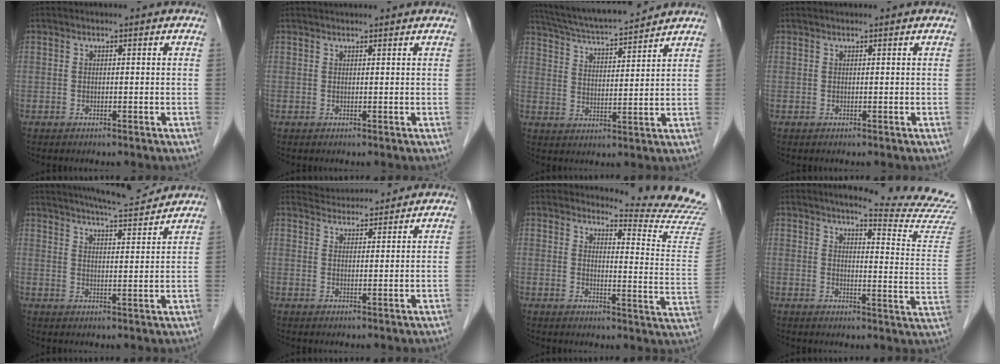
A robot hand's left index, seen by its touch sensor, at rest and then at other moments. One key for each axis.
{"total": 3.3, "fx": 3.1, "fy": 0.2, "fz": 1.1, "tx": -0.013, "ty": 0.027, "tz": 0.041}
{"total": 13.3, "fx": 12.2, "fy": 0.9, "fz": 5.1, "tx": -0.099, "ty": 0.010, "tz": 0.202}
{"total": 1.0, "fx": 0.9, "fy": 0.0, "fz": 0.4, "tx": -0.006, "ty": 0.019, "tz": 0.017}
{"total": 11.5, "fx": 10.7, "fy": 0.5, "fz": 4.0, "tx": -0.070, "ty": 0.000, "tz": 0.150}
{"total": 6.2, "fx": 6.1, "fy": 0.8, "fz": 0.4, "tx": -0.012, "ty": 0.028, "tz": 0.089}
{"total": 13.3, "fx": 13.1, "fy": -2.4, "fz": 0.7, "tx": -0.013, "ty": -0.142, "tz": 0.139}
{"total": 16.1, "fx": 15.3, "fy": -1.4, "fz": 4.6, "tx": -0.062, "ty": -0.114, "tz": 0.166}